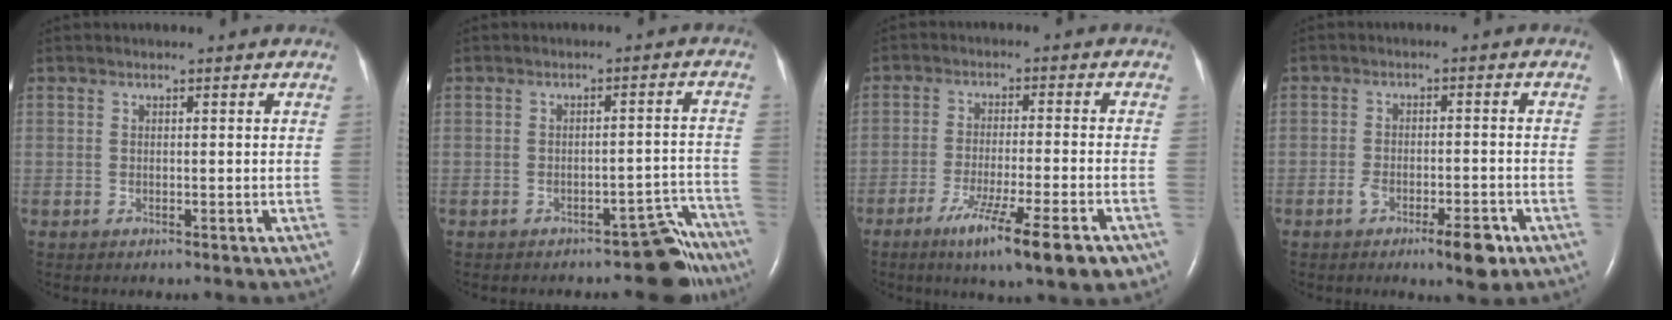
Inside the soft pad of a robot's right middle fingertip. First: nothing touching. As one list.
[{"total": 5.5, "force": [-4.9, 2.0, 1.5], "torque": [0.012, 0.036, -0.064]}, {"total": 12.4, "force": [-7.4, 0.5, 9.9], "torque": [-0.143, -0.029, -0.110]}, {"total": 5.8, "force": [-3.3, 1.5, 4.5], "torque": [-0.068, -0.001, -0.047]}]